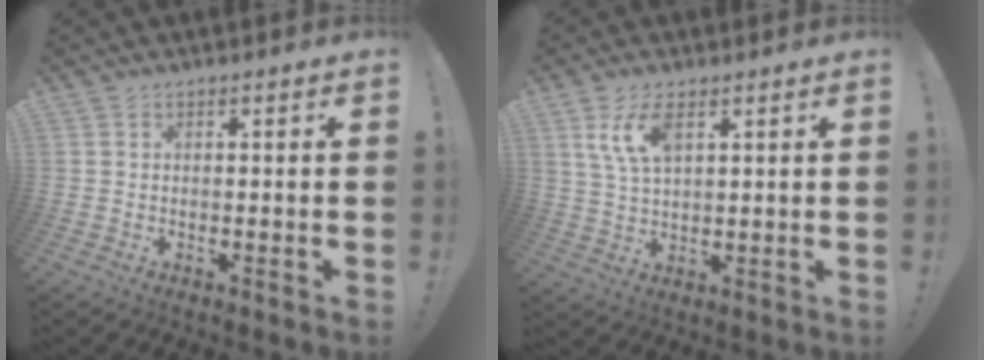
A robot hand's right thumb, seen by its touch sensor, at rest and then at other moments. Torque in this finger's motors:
{"motor_torque": [0.03, 0.03, 0.03, 0.03, 0.06]}